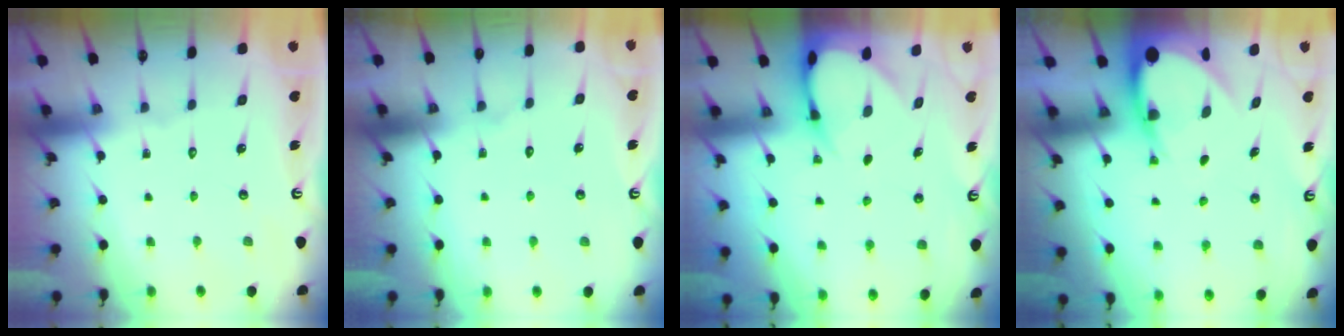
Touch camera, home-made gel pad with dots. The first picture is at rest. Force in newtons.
{"total": 2.9, "press": 2.9, "slide": 0.2}
{"total": 6.0, "press": 6.0, "slide": 0.8}
{"total": 6.7, "press": 6.7, "slide": 0.7}